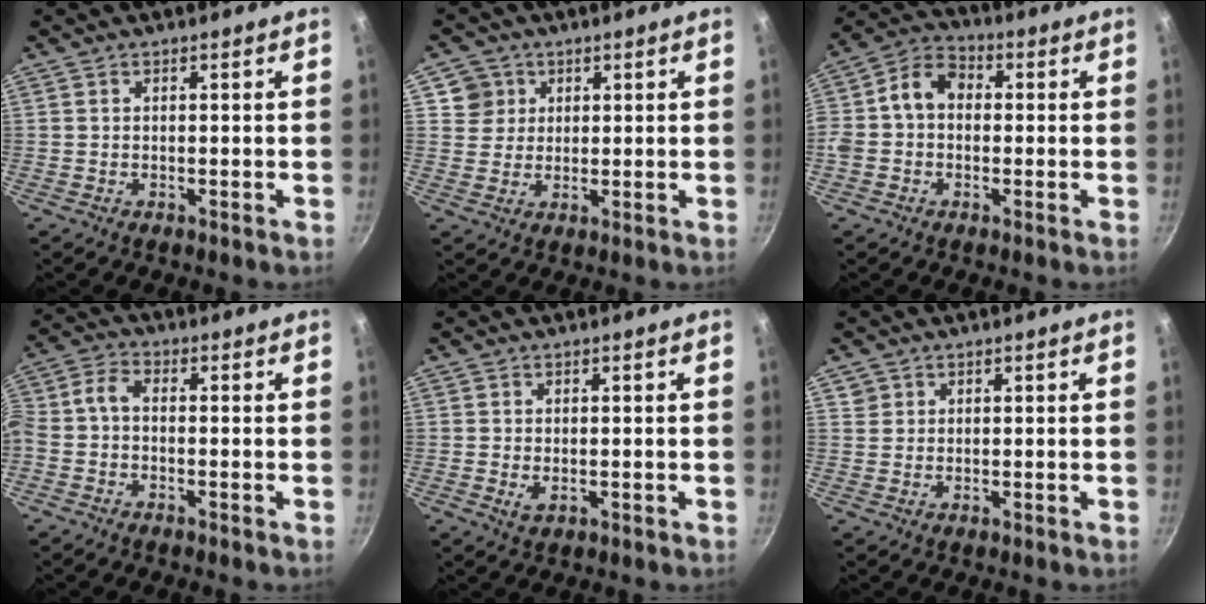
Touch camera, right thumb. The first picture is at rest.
{"total": 5.1, "force": [1.9, 4.7, 0.5], "torque": [0.029, 0.007, 0.031]}
{"total": 8.6, "force": [0.1, 6.8, 5.2], "torque": [-0.070, 0.025, -0.024]}
{"total": 5.3, "force": [-1.7, 3.3, 3.9], "torque": [-0.091, 0.034, -0.048]}
{"total": 1.9, "force": [-0.2, 1.3, 1.4], "torque": [-0.025, -0.003, -0.001]}
{"total": 1.7, "force": [0.7, 1.5, 0.2], "torque": [0.009, 0.010, 0.012]}